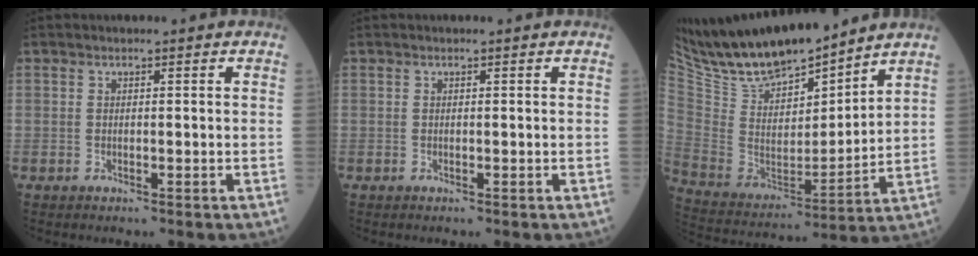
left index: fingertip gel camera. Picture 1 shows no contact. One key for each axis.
{"total": 0.0}
{"total": 19.7, "fx": 17.6, "fy": 3.9, "fz": 8.0, "tx": -0.161, "ty": -0.007, "tz": 0.328}